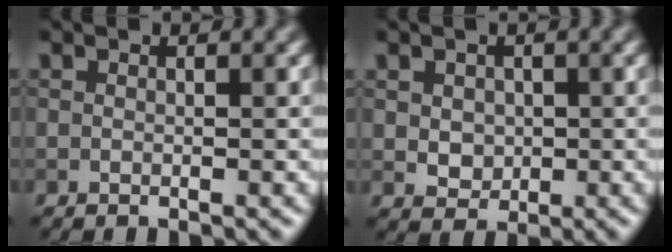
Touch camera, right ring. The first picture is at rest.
{"total": 2.2, "force": [0.3, 1.9, 1.1], "torque": [-0.023, 0.000, 0.012]}